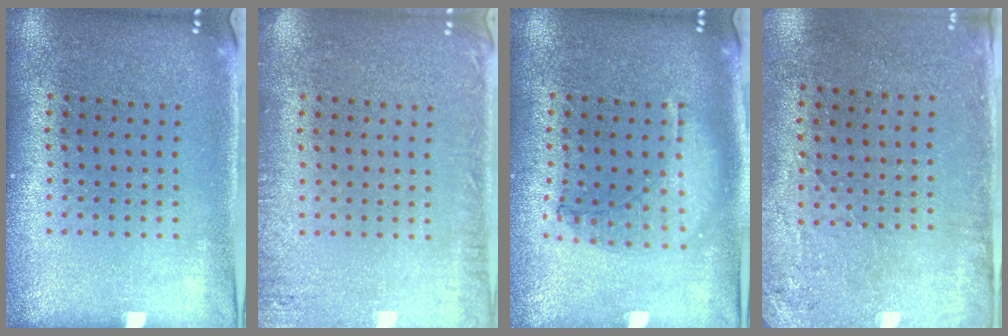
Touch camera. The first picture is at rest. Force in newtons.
{"total": 2.2, "press": 2.1, "slide": 0.3}
{"total": 0.9, "press": 0.9, "slide": 0.3}
{"total": 2.9, "press": 2.3, "slide": 1.6}